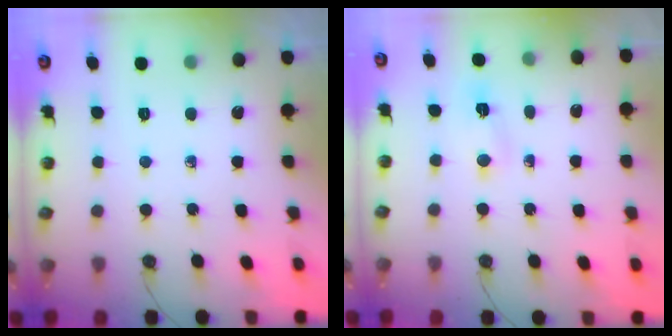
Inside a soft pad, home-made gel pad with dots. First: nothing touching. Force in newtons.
{"total": 4.9, "press": 3.8, "slide": 3.1}